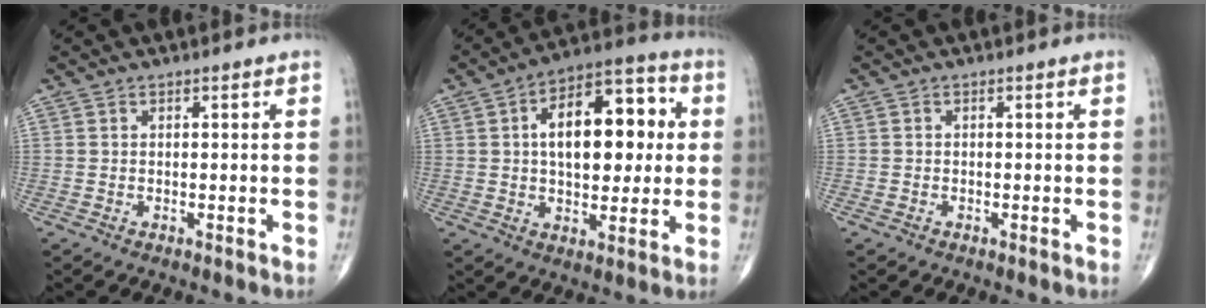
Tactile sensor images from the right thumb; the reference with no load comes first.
{"total": 17.3, "force": [2.6, 9.4, 14.3], "torque": [-0.180, 0.022, 0.035]}
{"total": 0.7, "force": [-0.4, 0.5, 0.3], "torque": [-0.006, 0.001, -0.009]}